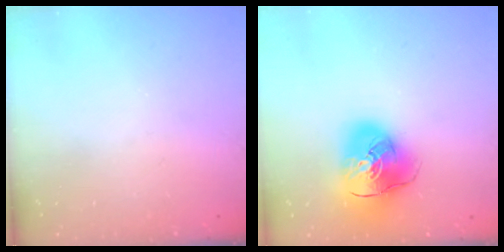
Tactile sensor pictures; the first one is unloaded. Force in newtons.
{"total": 15.3, "press": 15.2, "slide": 2.2}